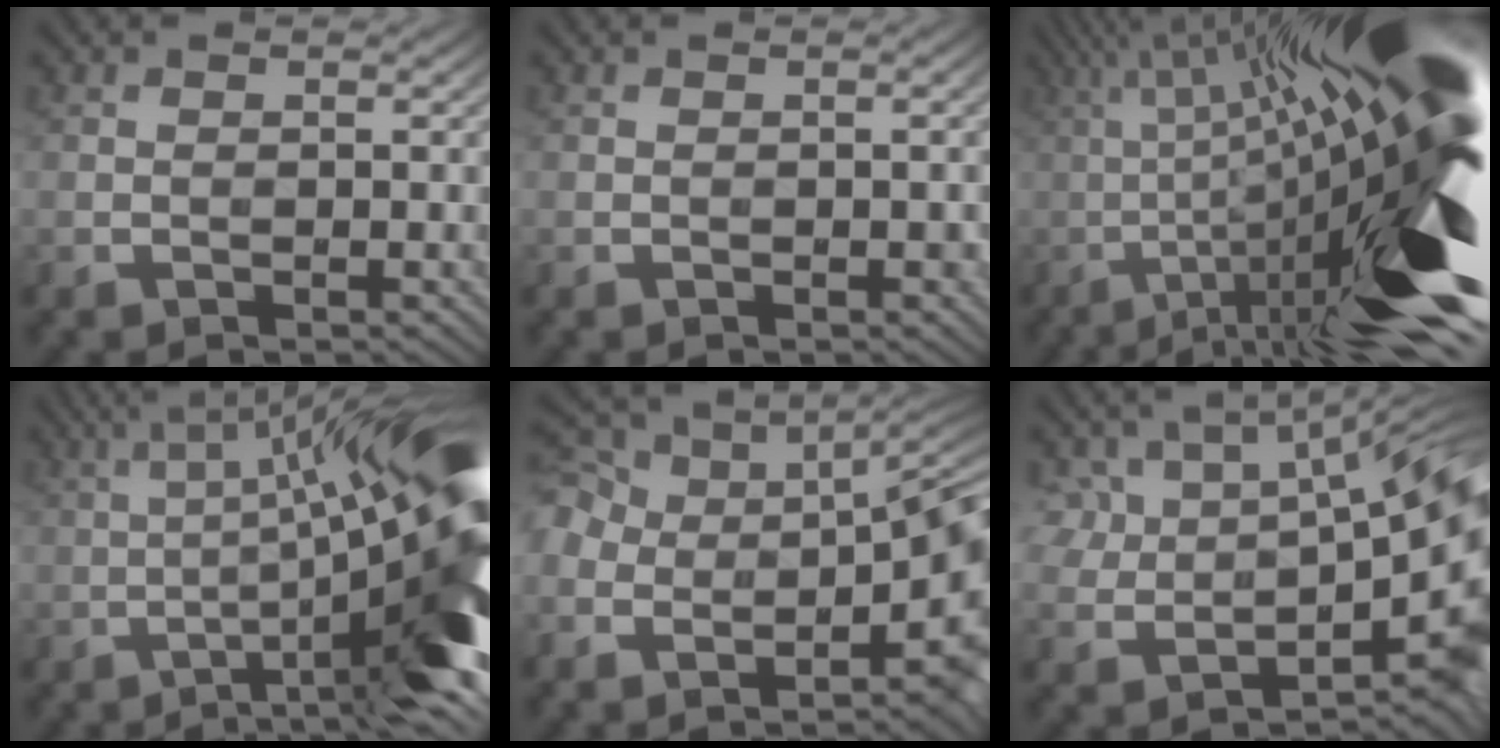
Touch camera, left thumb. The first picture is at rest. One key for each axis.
{"total": 1.0, "fx": -0.1, "fy": 0.3, "fz": 0.9, "tx": -0.011, "ty": 0.001, "tz": 0.000}
{"total": 22.8, "fx": -2.7, "fy": 4.6, "fz": 22.1, "tx": -0.322, "ty": 0.016, "tz": -0.062}
{"total": 18.1, "fx": -3.1, "fy": 4.1, "fz": 17.4, "tx": -0.204, "ty": 0.008, "tz": -0.040}
{"total": 14.8, "fx": -4.0, "fy": 9.5, "fz": 10.6, "tx": -0.209, "ty": -0.027, "tz": -0.045}
{"total": 16.7, "fx": 0.0, "fy": 9.3, "fz": 13.8, "tx": -0.191, "ty": -0.021, "tz": 0.016}